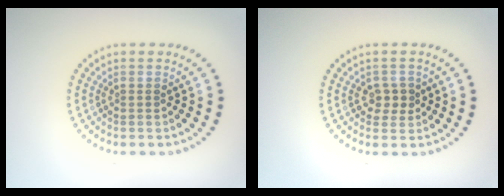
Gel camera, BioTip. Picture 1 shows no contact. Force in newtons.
{"total": 1.9, "press": 1.8, "slide": 0.5}